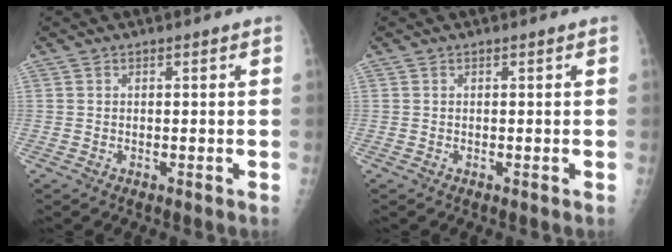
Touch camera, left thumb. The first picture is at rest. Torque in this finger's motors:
{"motor_torque": [0.00, 0.00, 0.00, 0.00, 0.00]}